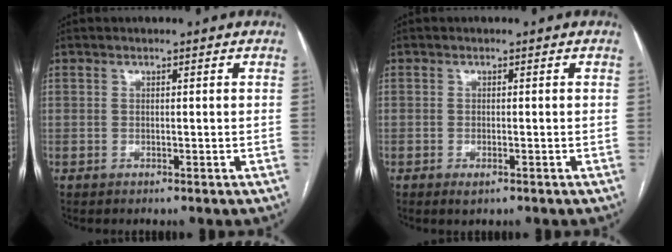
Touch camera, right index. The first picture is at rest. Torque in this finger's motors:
{"motor_torque": [0.27, -0.09, 0.03, 0.01]}